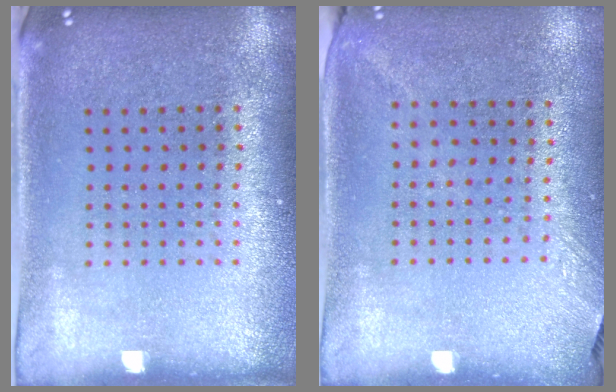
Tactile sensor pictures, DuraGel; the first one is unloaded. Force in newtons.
{"total": 1.2, "press": 0.9, "slide": 0.7}